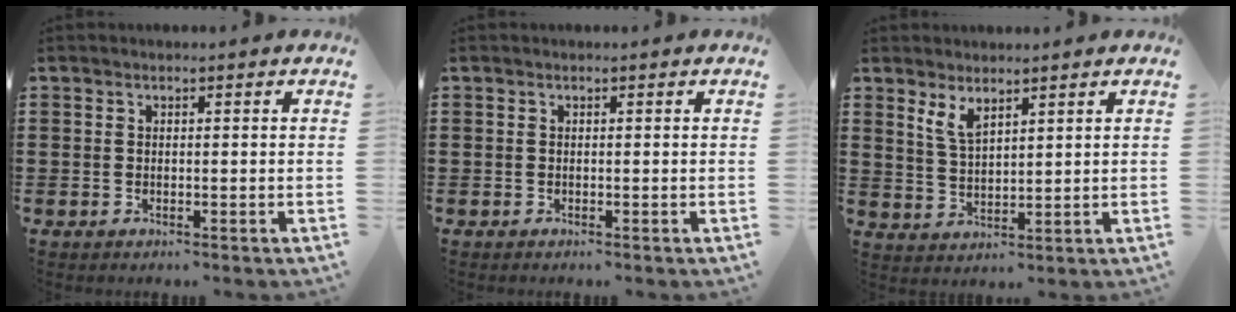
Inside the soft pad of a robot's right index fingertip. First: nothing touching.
{"total": 0.0}
{"total": 3.8, "force": [2.6, 1.3, 2.4], "torque": [-0.053, 0.002, 0.048]}